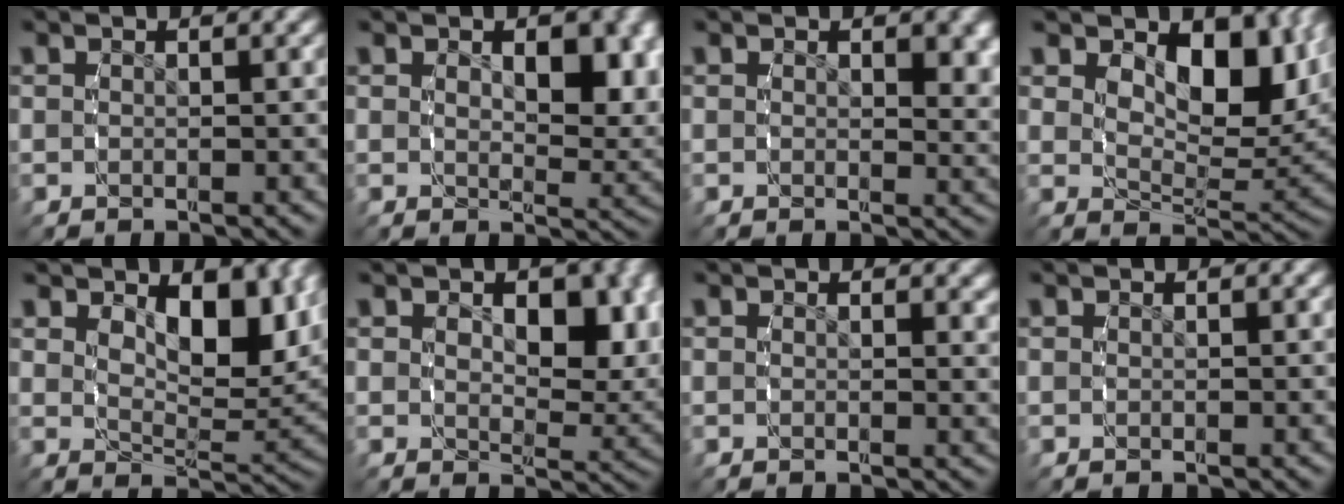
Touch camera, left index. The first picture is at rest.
{"total": 4.3, "force": [1.4, 1.9, 3.6], "torque": [-0.049, -0.016, 0.030]}
{"total": 2.0, "force": [0.9, 0.9, 1.5], "torque": [-0.015, -0.014, 0.017]}
{"total": 8.4, "force": [3.4, 4.1, 6.4], "torque": [-0.088, -0.011, 0.058]}
{"total": 6.6, "force": [2.8, 2.7, 5.3], "torque": [-0.068, -0.013, 0.052]}
{"total": 4.9, "force": [1.4, 2.6, 4.0], "torque": [-0.058, -0.019, 0.031]}
{"total": 0.9, "force": [0.8, 0.3, 0.3], "torque": [-0.002, -0.005, 0.011]}
{"total": 0.0}